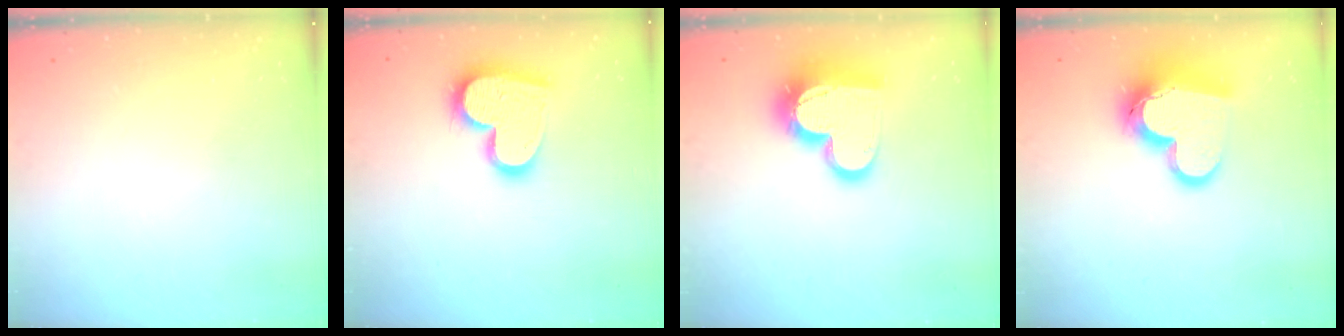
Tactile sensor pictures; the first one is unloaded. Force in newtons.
{"total": 16.9, "press": 16.8, "slide": 1.3}
{"total": 17.8, "press": 17.7, "slide": 1.6}
{"total": 15.9, "press": 15.7, "slide": 2.2}